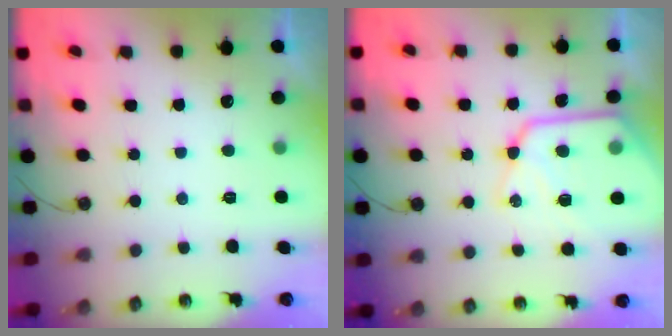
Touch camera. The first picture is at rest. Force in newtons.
{"total": 15.6, "press": 15.6, "slide": 0.9}